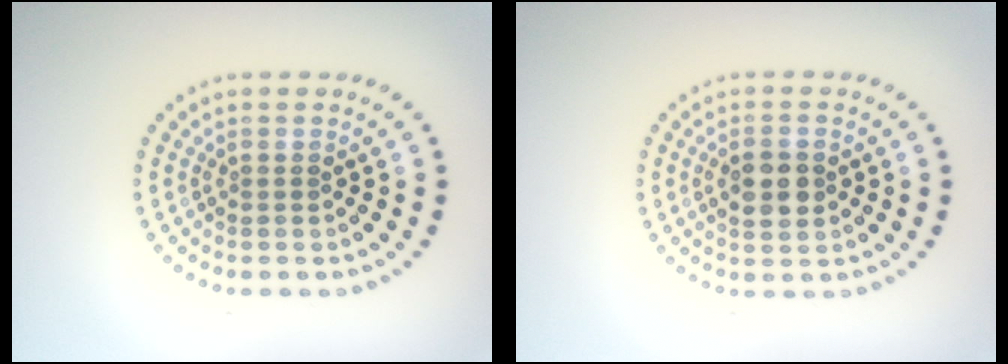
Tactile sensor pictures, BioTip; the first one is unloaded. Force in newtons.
{"total": 3.2, "press": 3.2, "slide": 0.2}